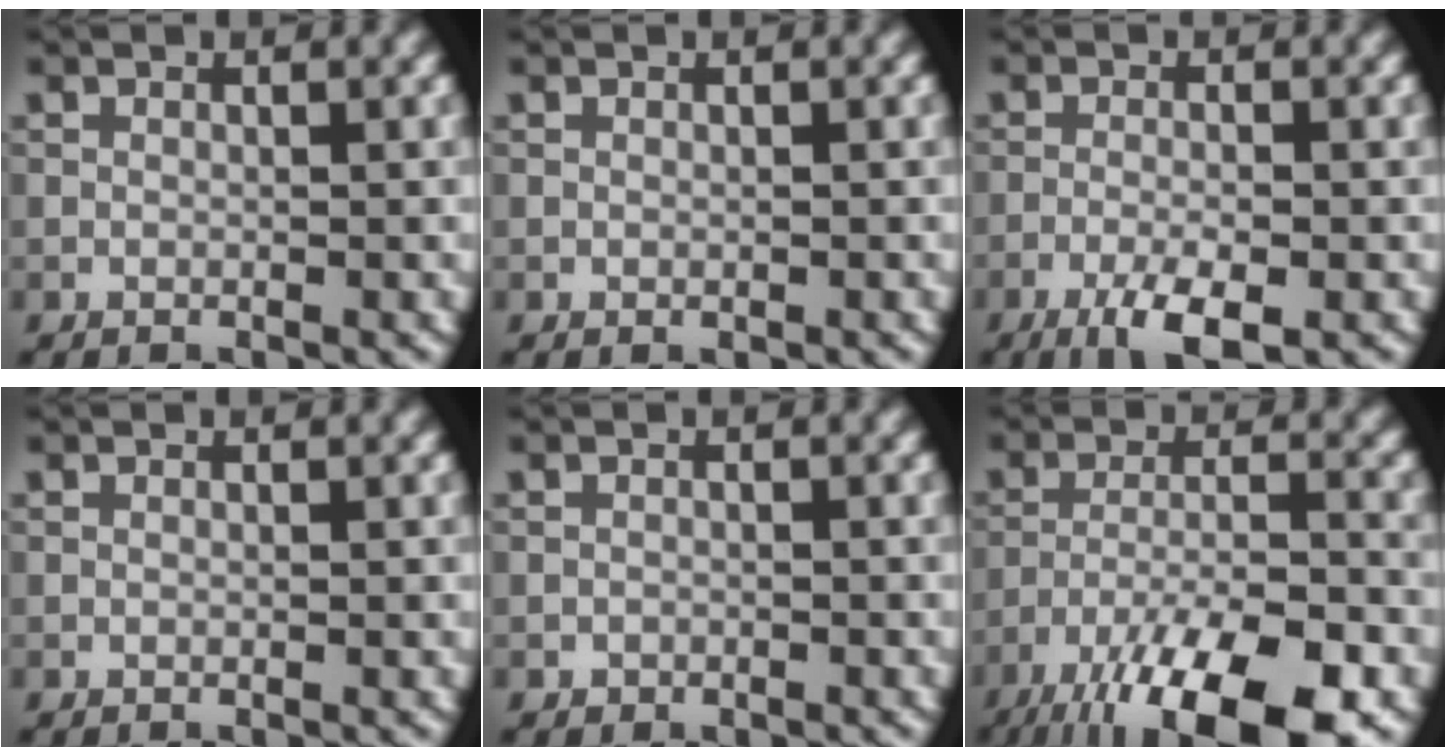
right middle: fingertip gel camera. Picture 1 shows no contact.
{"total": 0.0}
{"total": 4.6, "force": [-2.6, 1.2, 3.6], "torque": [-0.070, -0.003, -0.048]}
{"total": 0.0}
{"total": 0.6, "force": [-0.4, 0.5, 0.0], "torque": [0.005, -0.003, -0.007]}
{"total": 13.6, "force": [-9.0, 3.9, 9.4], "torque": [-0.169, -0.028, -0.143]}